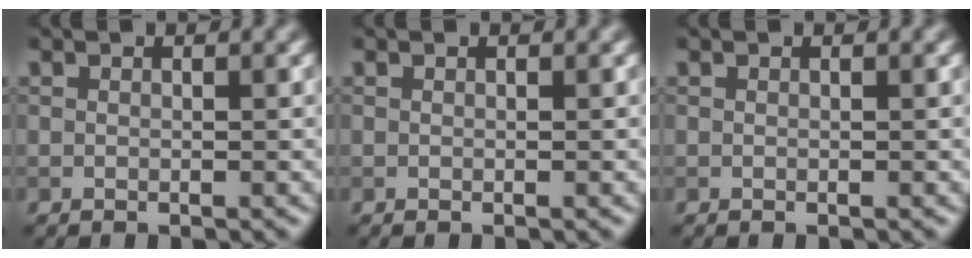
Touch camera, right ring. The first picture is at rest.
{"total": 0.0}
{"total": 0.0}